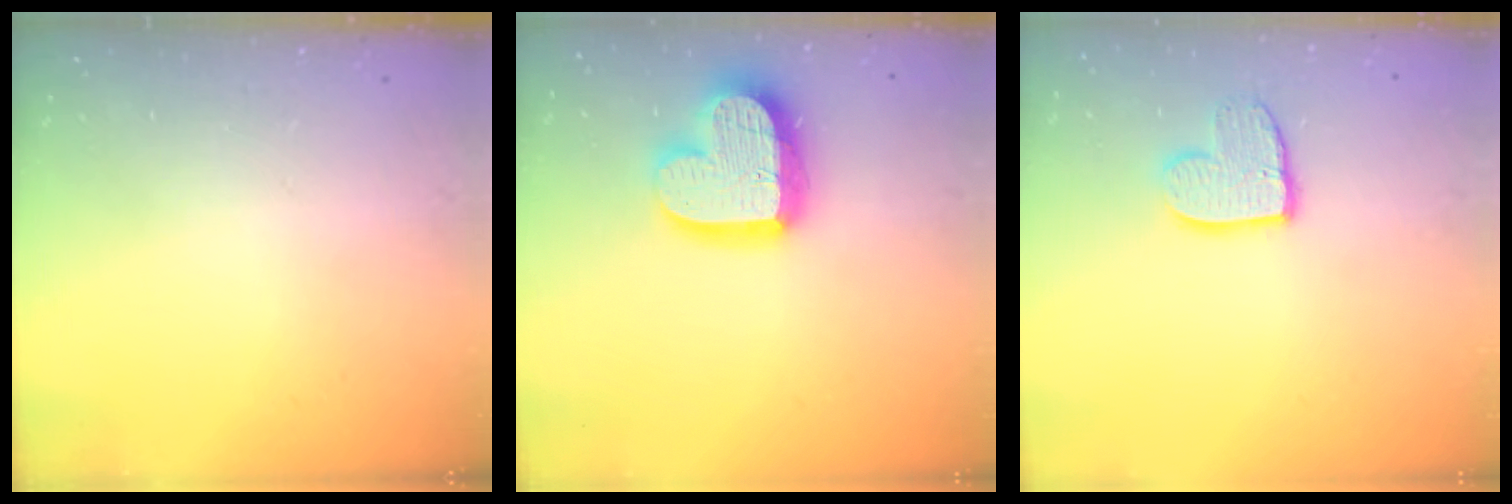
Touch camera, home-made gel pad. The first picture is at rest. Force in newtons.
{"total": 17.0, "press": 16.9, "slide": 1.4}
{"total": 9.2, "press": 9.2, "slide": 0.2}